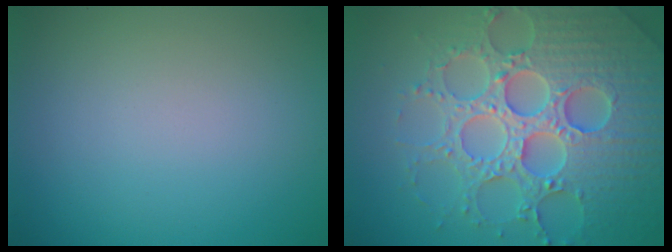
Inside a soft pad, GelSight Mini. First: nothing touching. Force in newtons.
{"total": 7.9, "press": 7.7, "slide": 1.8}